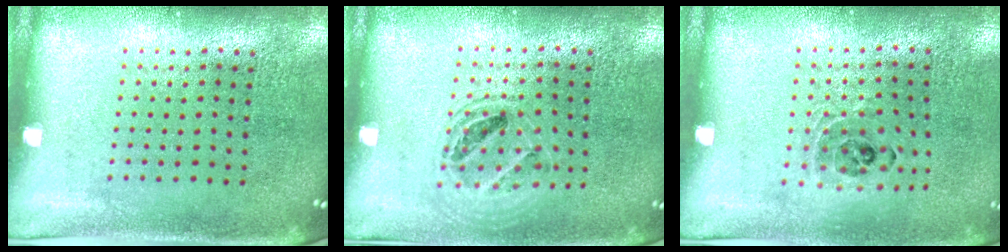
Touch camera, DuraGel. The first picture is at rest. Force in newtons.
{"total": 1.4, "press": 1.3, "slide": 0.5}
{"total": 0.8, "press": 0.8, "slide": 0.2}